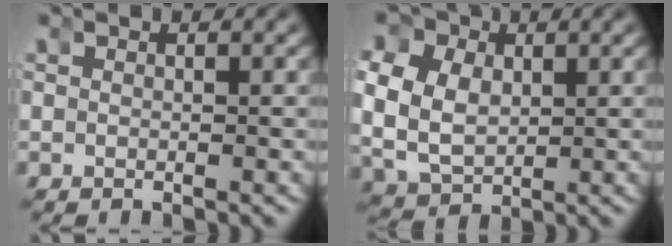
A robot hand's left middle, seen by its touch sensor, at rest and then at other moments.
{"total": 11.4, "force": [0.7, 10.0, 5.4], "torque": [-0.150, -0.030, 0.015]}